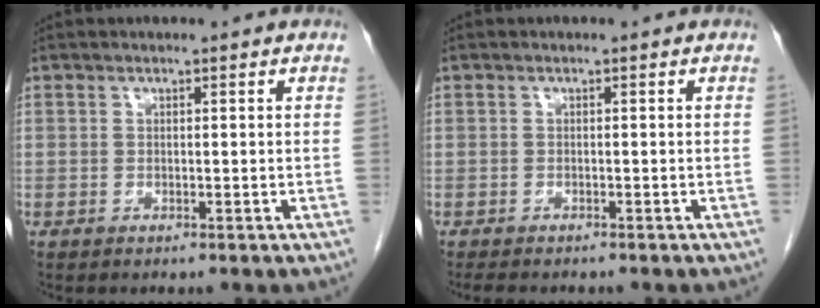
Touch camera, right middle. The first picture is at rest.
{"total": 3.8, "force": [-3.3, 1.1, 1.7], "torque": [-0.027, -0.008, -0.042]}